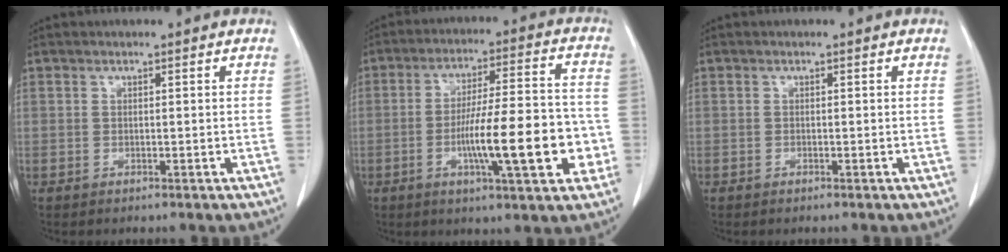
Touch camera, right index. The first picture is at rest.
{"total": 15.1, "force": [-4.0, 2.4, 14.4], "torque": [-0.232, 0.010, -0.060]}
{"total": 0.0}